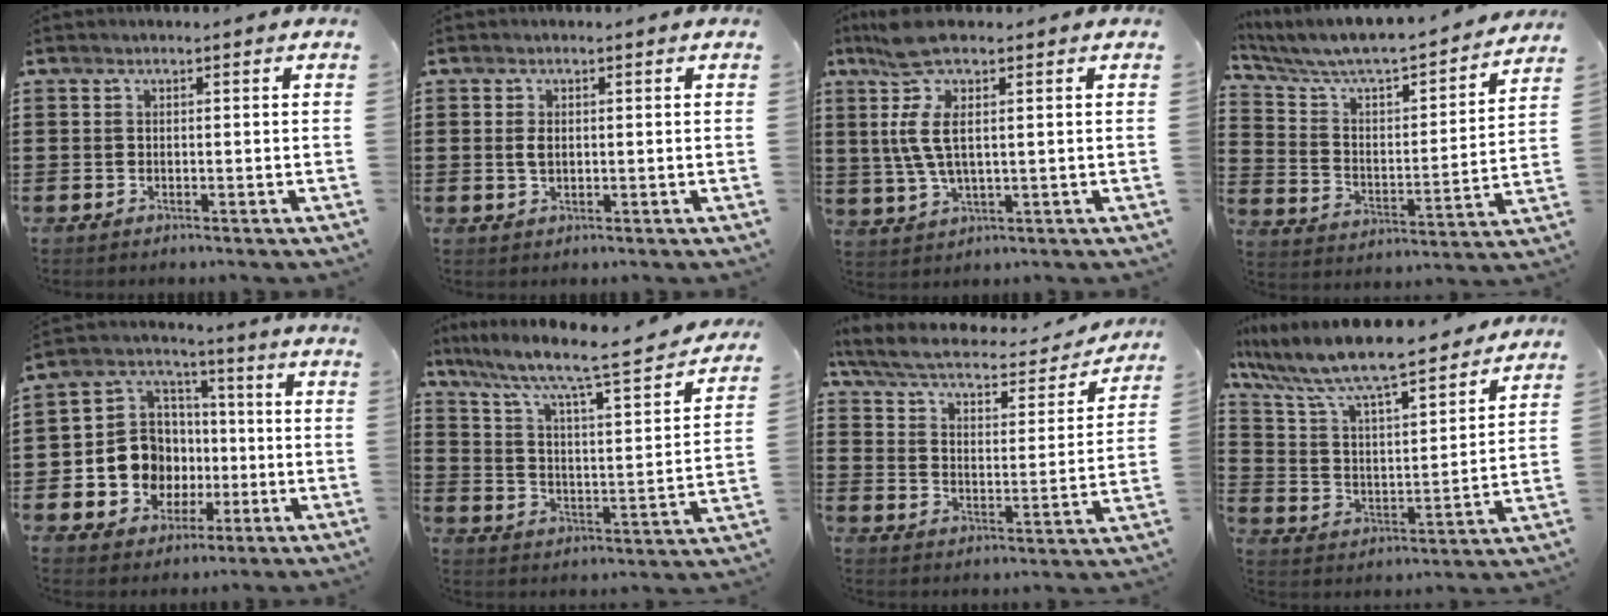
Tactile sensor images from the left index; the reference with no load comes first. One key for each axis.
{"total": 1.9, "fx": 0.3, "fy": 0.9, "fz": 1.6, "tx": -0.043, "ty": 0.001, "tz": 0.001}
{"total": 8.1, "fx": 2.3, "fy": 1.8, "fz": 7.6, "tx": -0.195, "ty": -0.013, "tz": 0.029}
{"total": 5.5, "fx": 5.0, "fy": 0.9, "fz": 2.1, "tx": -0.071, "ty": -0.049, "tz": 0.077}
{"total": 10.3, "fx": -1.5, "fy": 9.6, "fz": 3.5, "tx": -0.111, "ty": 0.007, "tz": -0.023}
{"total": 7.4, "fx": 5.8, "fy": 0.5, "fz": 4.6, "tx": -0.115, "ty": -0.051, "tz": 0.086}
{"total": 5.6, "fx": 4.8, "fy": 0.9, "fz": 2.8, "tx": -0.079, "ty": -0.036, "tz": 0.077}
{"total": 9.0, "fx": 8.1, "fy": 0.6, "fz": 4.0, "tx": -0.114, "ty": -0.058, "tz": 0.133}